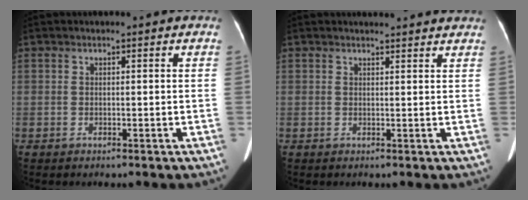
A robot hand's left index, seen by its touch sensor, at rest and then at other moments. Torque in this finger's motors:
{"motor_torque": [-0.13, -0.18, -0.03, -0.02]}